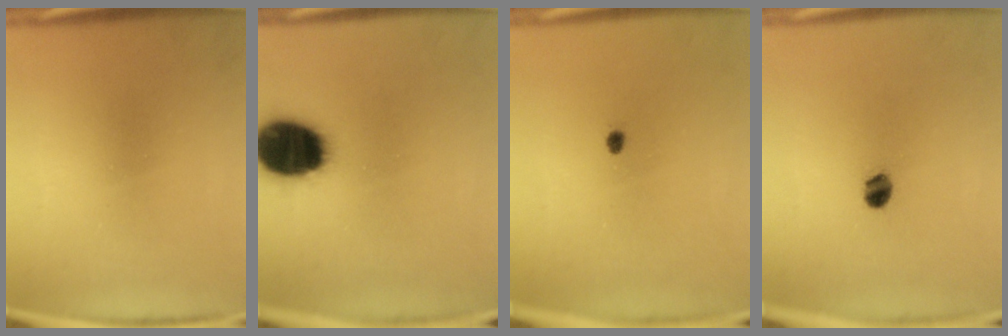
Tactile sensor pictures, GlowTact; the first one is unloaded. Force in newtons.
{"total": 19.3}
{"total": 1.0}
{"total": 3.5}